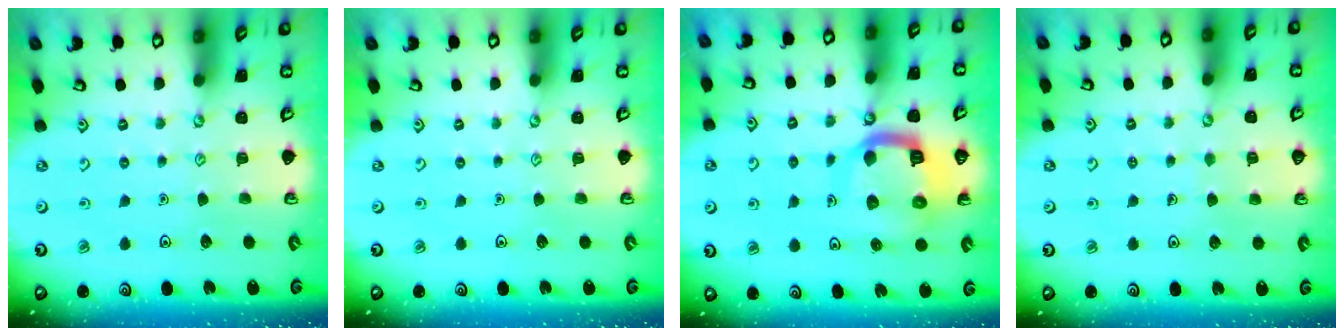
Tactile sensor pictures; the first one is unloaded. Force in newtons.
{"total": 0.0}
{"total": 12.4, "press": 12.3, "slide": 1.6}
{"total": 3.8, "press": 3.8, "slide": 0.3}